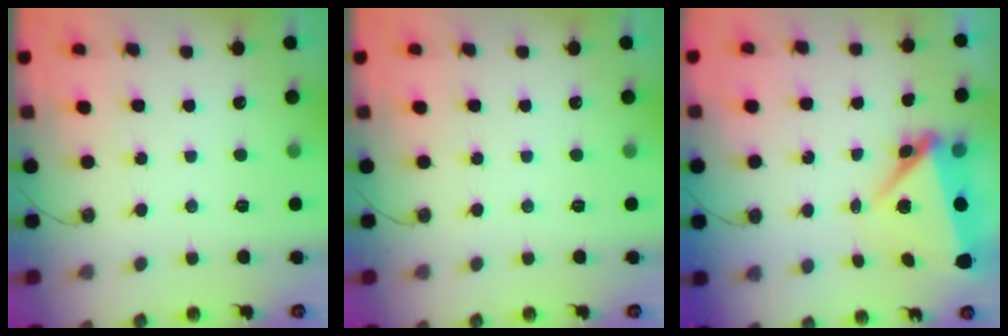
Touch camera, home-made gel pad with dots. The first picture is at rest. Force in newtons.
{"total": 0.0}
{"total": 6.5, "press": 6.3, "slide": 1.7}